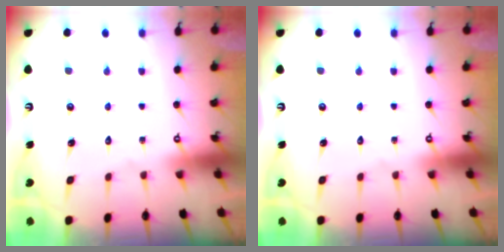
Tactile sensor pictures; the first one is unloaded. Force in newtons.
{"total": 0.0}